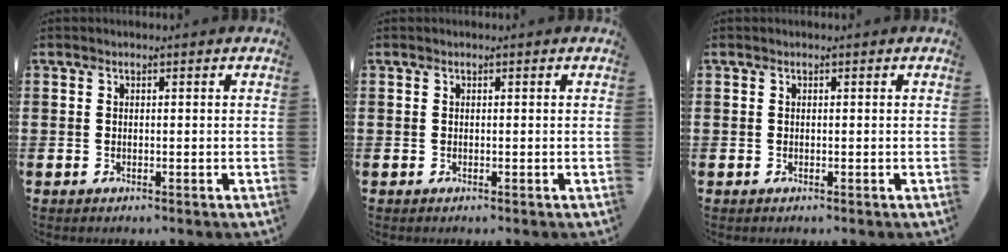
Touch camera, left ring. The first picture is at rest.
{"total": 0.0}
{"total": 0.0}